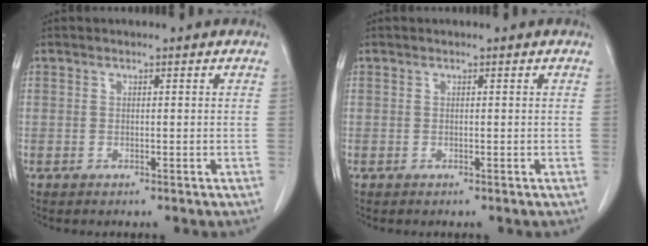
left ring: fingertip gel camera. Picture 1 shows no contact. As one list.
[{"total": 0.0}]